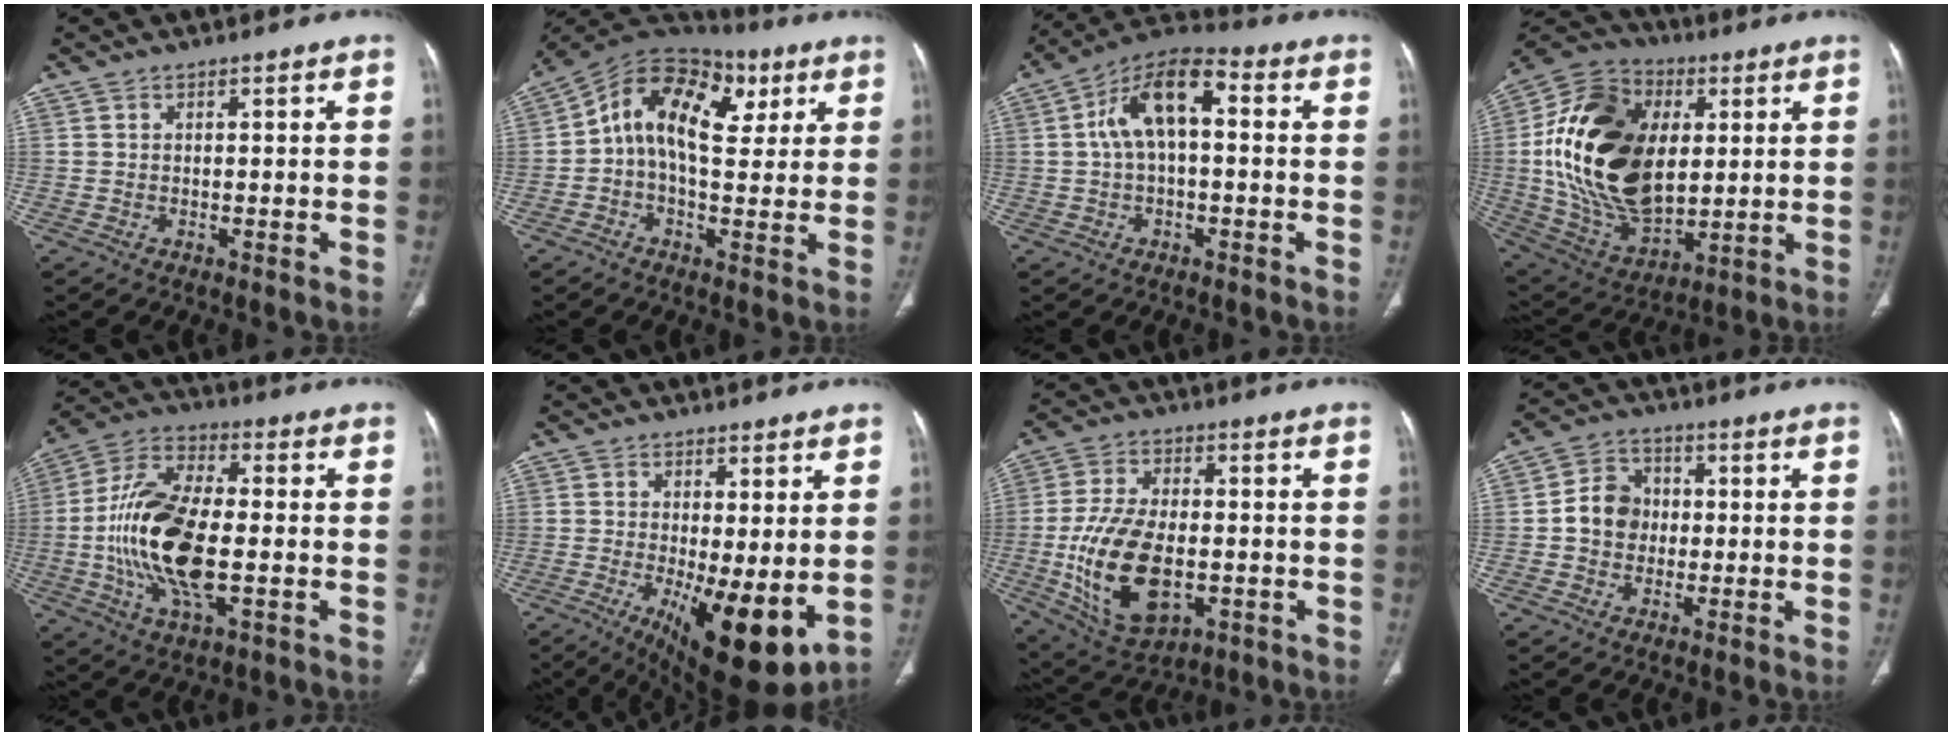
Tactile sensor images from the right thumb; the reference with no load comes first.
{"total": 16.6, "force": [4.1, 10.1, 12.5], "torque": [-0.174, 0.029, 0.055]}
{"total": 11.9, "force": [1.5, 5.9, 10.2], "torque": [-0.180, 0.037, 0.015]}
{"total": 28.3, "force": [3.8, 17.8, 21.7], "torque": [-0.397, -0.013, 0.075]}
{"total": 19.1, "force": [-2.2, 8.5, 16.9], "torque": [-0.342, 0.014, -0.041]}
{"total": 13.3, "force": [-2.3, 4.6, 12.3], "torque": [-0.182, -0.030, -0.018]}
{"total": 17.8, "force": [-3.4, 10.0, 14.4], "torque": [-0.262, 0.001, -0.042]}
{"total": 7.6, "force": [-0.2, 6.6, 3.7], "torque": [-0.037, 0.018, -0.014]}